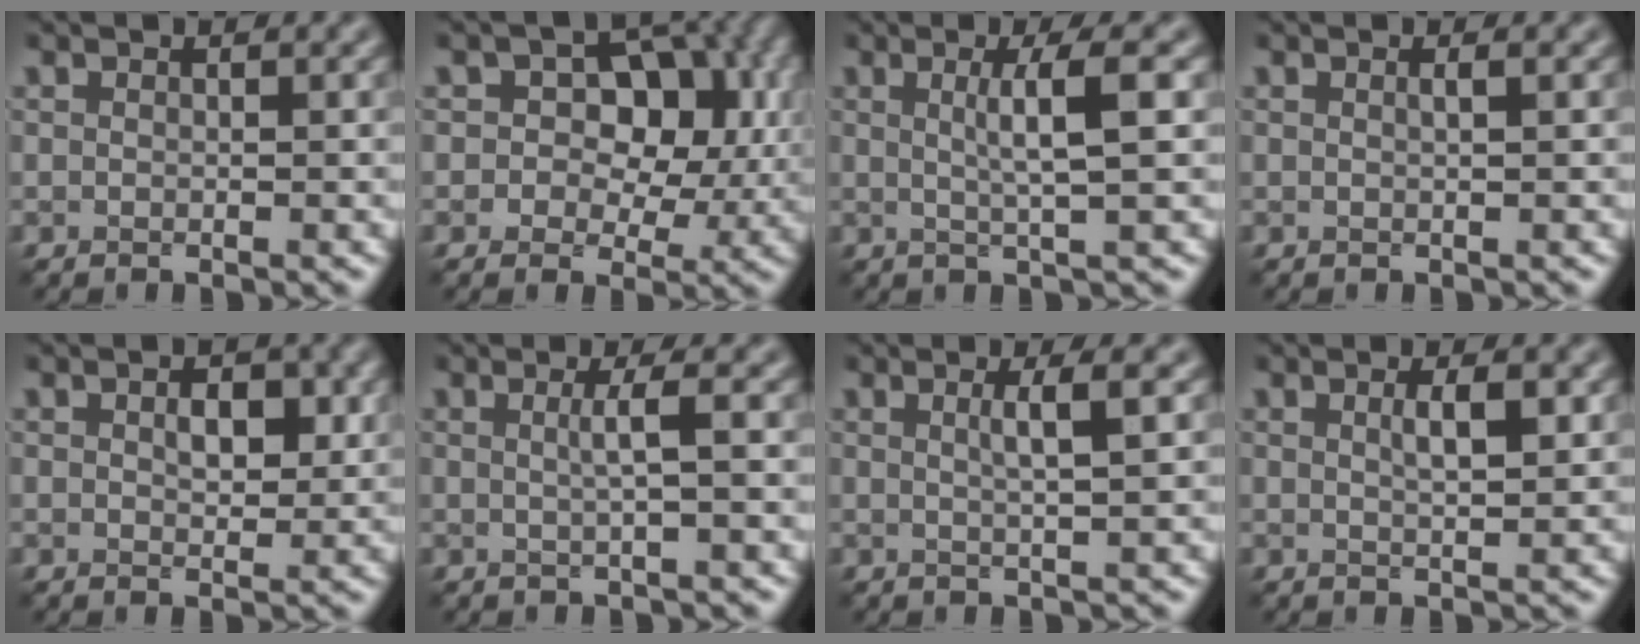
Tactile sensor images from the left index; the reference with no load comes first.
{"total": 7.6, "force": [1.5, 5.4, 5.1], "torque": [-0.054, 0.000, 0.009]}
{"total": 3.8, "force": [0.7, 0.7, 3.7], "torque": [-0.054, 0.002, 0.008]}
{"total": 0.8, "force": [0.2, 0.2, 0.7], "torque": [-0.007, 0.003, -0.002]}
{"total": 2.5, "force": [0.6, 1.4, 2.0], "torque": [-0.028, -0.001, 0.010]}
{"total": 1.9, "force": [0.1, 0.4, 1.9], "torque": [-0.033, 0.004, -0.002]}
{"total": 2.6, "force": [0.6, 0.7, 2.4], "torque": [-0.031, 0.004, 0.003]}
{"total": 2.3, "force": [0.7, 0.6, 2.1], "torque": [-0.030, 0.003, 0.010]}